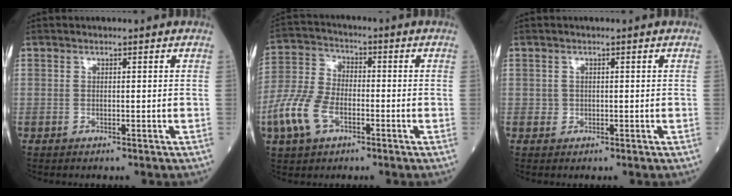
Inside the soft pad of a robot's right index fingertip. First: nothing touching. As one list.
[{"total": 9.6, "force": [-3.8, 5.5, 6.9], "torque": [-0.176, 0.008, -0.078]}, {"total": 0.8, "force": [0.0, 0.8, 0.1], "torque": [0.002, 0.004, 0.000]}]